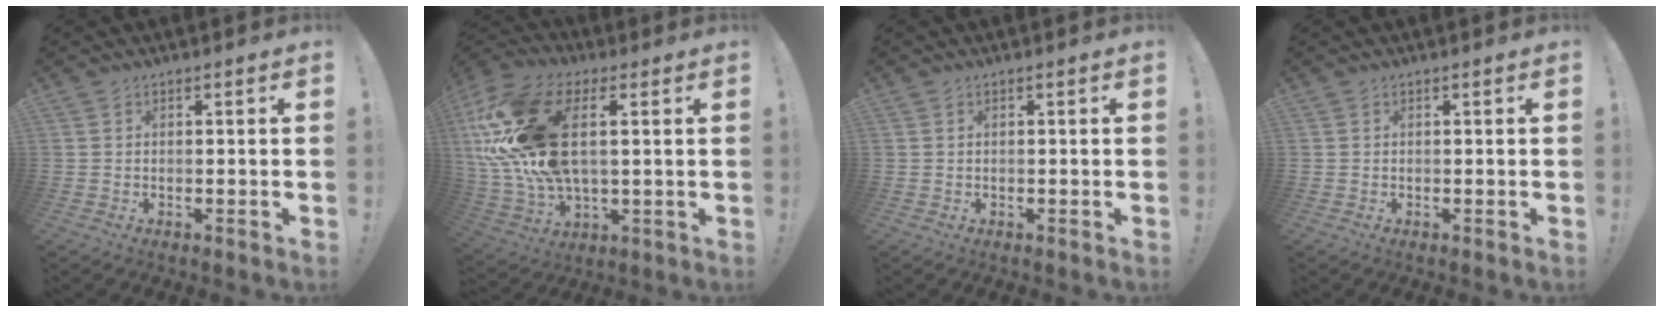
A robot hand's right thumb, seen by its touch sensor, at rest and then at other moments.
{"total": 24.3, "force": [5.2, 13.6, 19.5], "torque": [-0.392, -0.005, 0.099]}
{"total": 0.0}
{"total": 0.0}